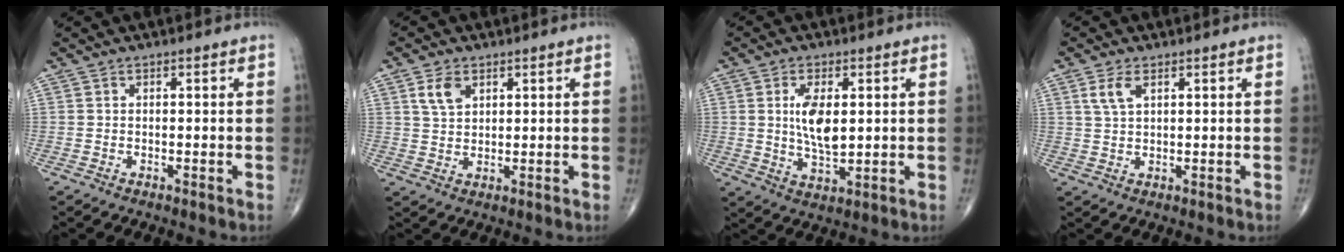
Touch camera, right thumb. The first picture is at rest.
{"total": 4.5, "force": [2.1, 2.8, 2.8], "torque": [-0.044, -0.007, 0.044]}
{"total": 8.2, "force": [1.3, 3.8, 7.2], "torque": [-0.124, -0.017, 0.026]}
{"total": 3.6, "force": [1.7, 1.7, 2.7], "torque": [-0.055, 0.002, 0.038]}